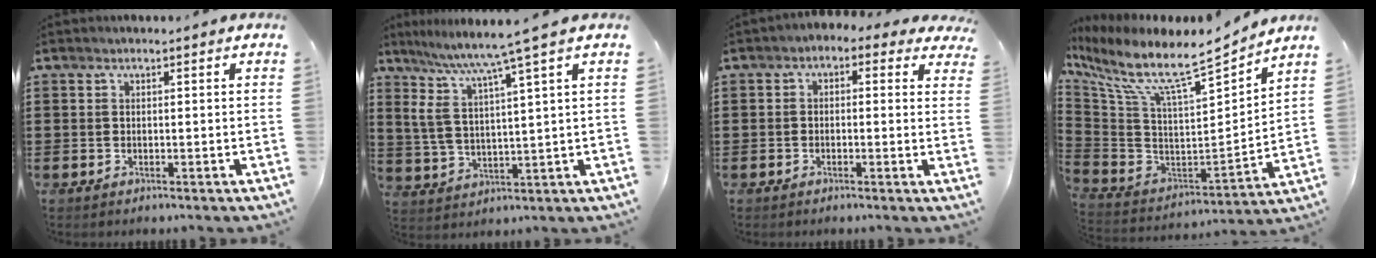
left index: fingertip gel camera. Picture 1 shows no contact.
{"total": 7.0, "force": [4.8, -0.2, 5.0], "torque": [-0.119, -0.033, 0.075]}
{"total": 1.4, "force": [-0.7, 0.9, 0.9], "torque": [-0.021, 0.010, -0.018]}
{"total": 9.2, "force": [6.8, 1.2, 6.2], "torque": [-0.146, -0.062, 0.108]}